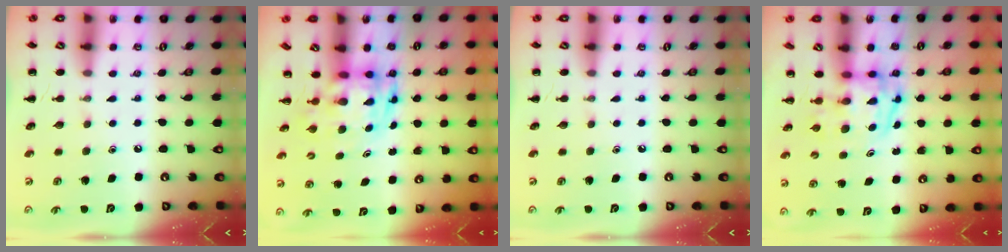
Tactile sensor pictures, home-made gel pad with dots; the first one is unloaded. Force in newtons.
{"total": 3.6, "press": 3.5, "slide": 0.8}
{"total": 0.0}
{"total": 3.8, "press": 3.8, "slide": 0.7}